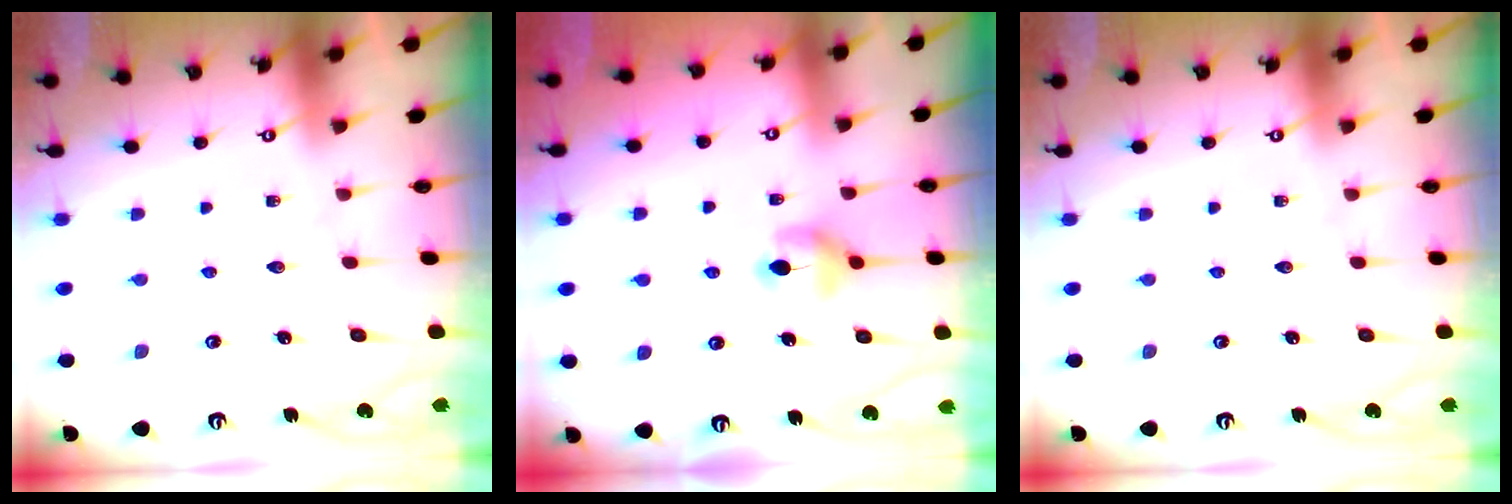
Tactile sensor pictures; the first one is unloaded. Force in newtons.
{"total": 5.7, "press": 5.6, "slide": 0.9}
{"total": 0.0}